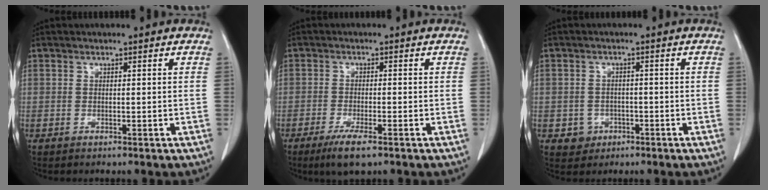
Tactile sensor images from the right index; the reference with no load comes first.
{"total": 4.9, "force": [-3.1, 0.7, 3.7], "torque": [-0.071, -0.012, -0.052]}
{"total": 3.1, "force": [-1.1, 2.9, 0.3], "torque": [0.004, 0.013, -0.010]}